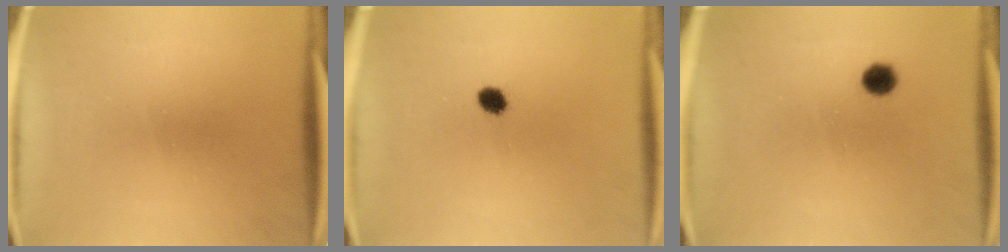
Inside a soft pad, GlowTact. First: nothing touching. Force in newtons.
{"total": 2.8}
{"total": 2.5}